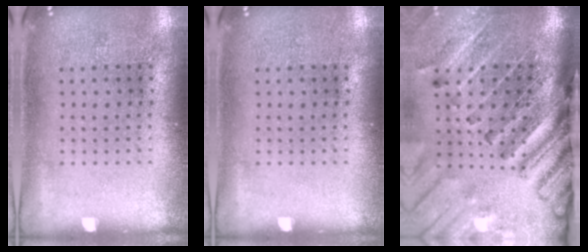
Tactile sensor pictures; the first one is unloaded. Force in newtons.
{"total": 0.0}
{"total": 4.7, "press": 3.4, "slide": 3.2}